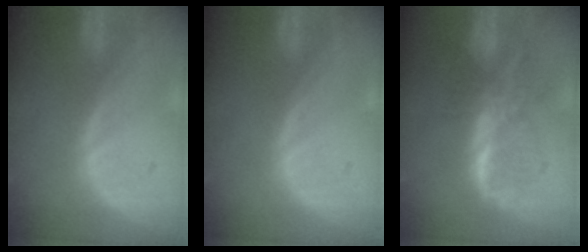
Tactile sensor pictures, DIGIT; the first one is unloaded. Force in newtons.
{"total": 0.0}
{"total": 6.8, "press": 6.4, "slide": 2.3}